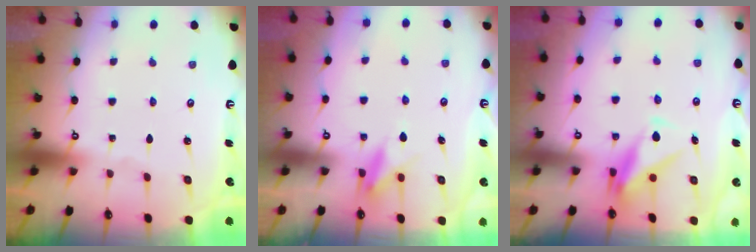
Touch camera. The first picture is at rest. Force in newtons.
{"total": 8.5, "press": 8.4, "slide": 1.2}
{"total": 10.4, "press": 10.3, "slide": 1.7}